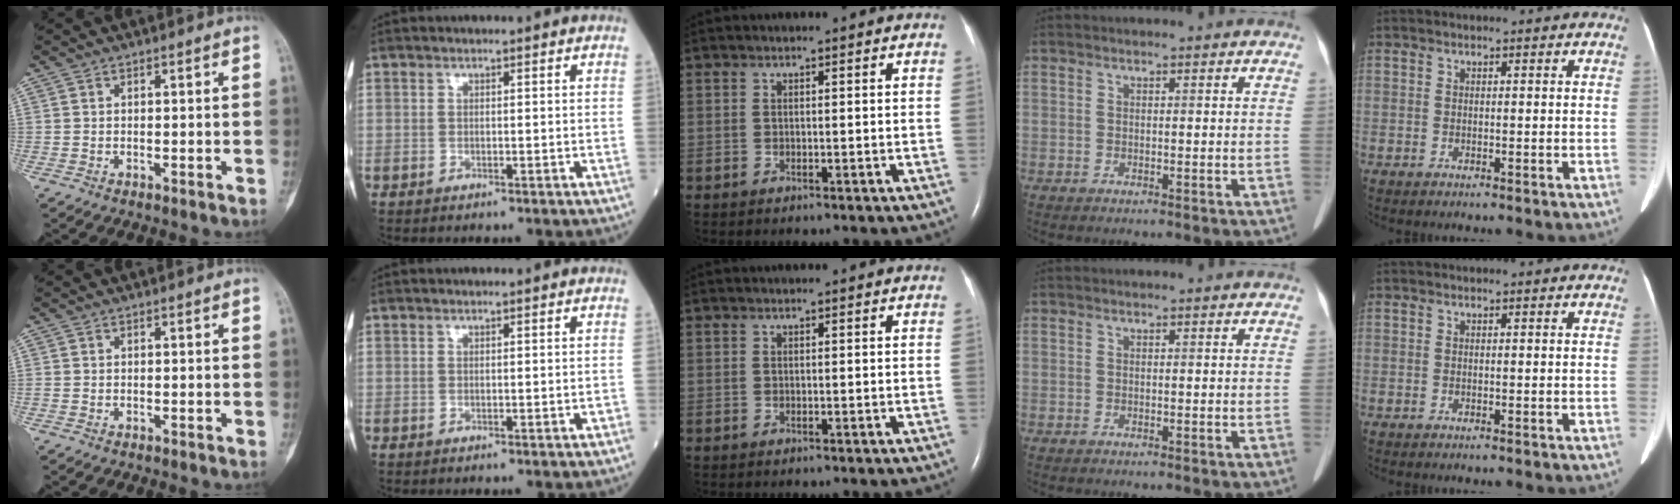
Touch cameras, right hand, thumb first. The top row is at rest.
{}